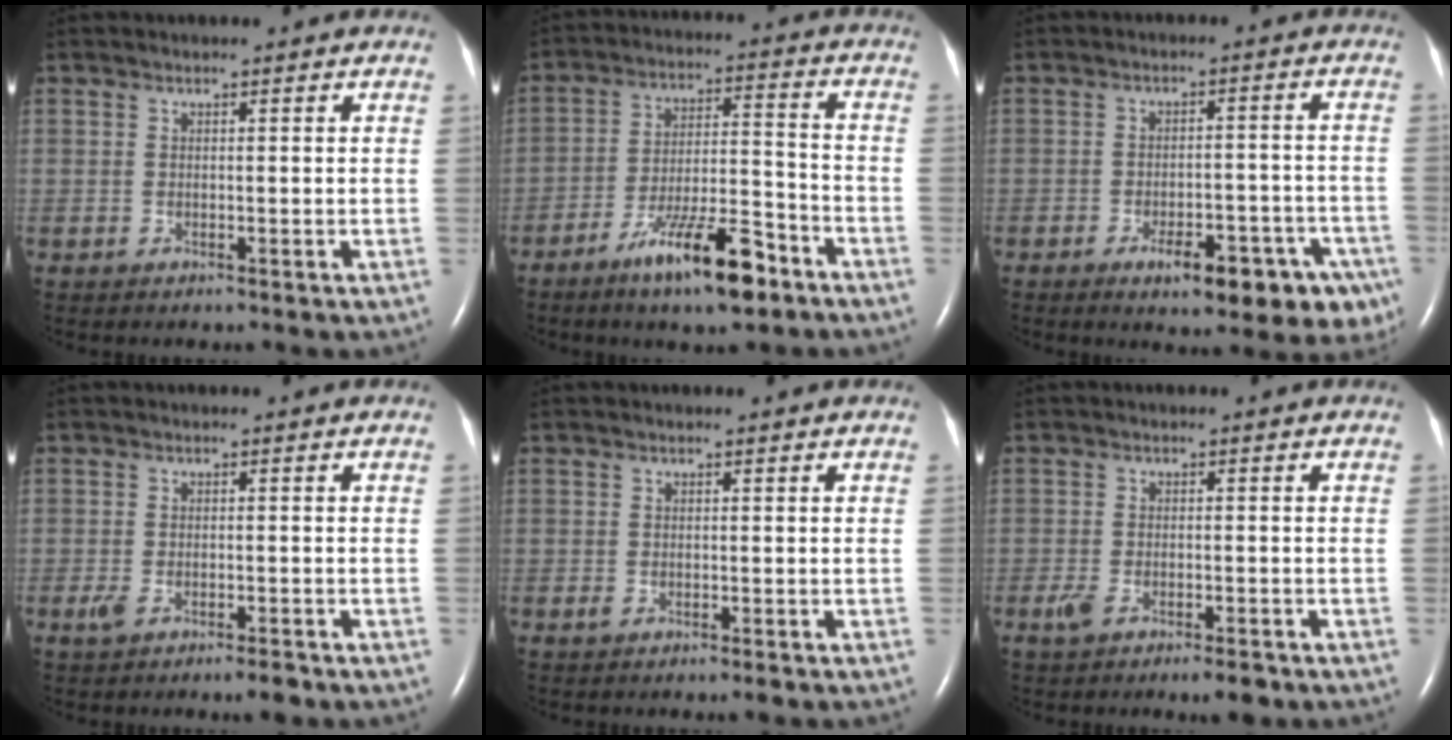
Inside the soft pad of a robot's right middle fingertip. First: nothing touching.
{"total": 12.1, "force": [-7.9, 2.2, 8.9], "torque": [-0.157, -0.007, -0.134]}
{"total": 12.0, "force": [-7.3, 4.1, 8.6], "torque": [-0.073, 0.018, -0.092]}
{"total": 3.4, "force": [-2.1, 1.0, 2.5], "torque": [-0.051, -0.003, -0.034]}
{"total": 1.2, "force": [-0.7, 0.3, 0.9], "torque": [-0.020, -0.003, -0.010]}
{"total": 4.6, "force": [-2.9, 1.4, 3.3], "torque": [-0.062, -0.006, -0.043]}